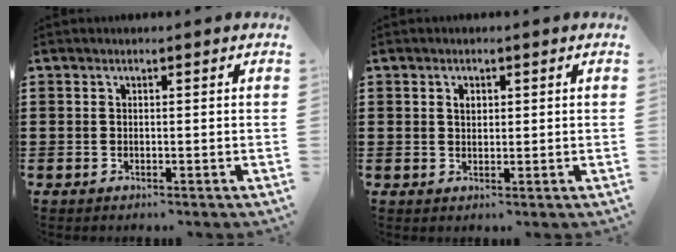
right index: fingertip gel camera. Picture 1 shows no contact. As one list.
[{"total": 1.2, "force": [0.6, 0.6, 0.8], "torque": [-0.017, 0.006, 0.011]}]